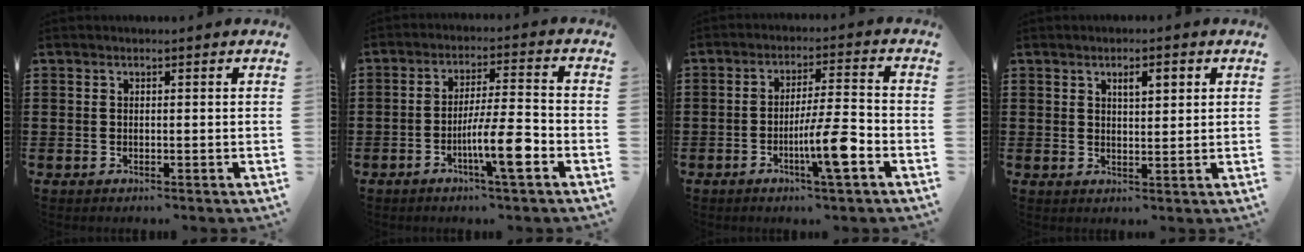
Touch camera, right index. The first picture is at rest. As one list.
[{"total": 8.9, "force": [-3.6, 1.1, 8.0], "torque": [-0.142, -0.002, -0.065]}, {"total": 8.7, "force": [-3.4, 1.1, 7.9], "torque": [-0.140, -0.001, -0.061]}, {"total": 3.1, "force": [1.3, 1.0, 2.7], "torque": [-0.038, 0.002, 0.016]}]